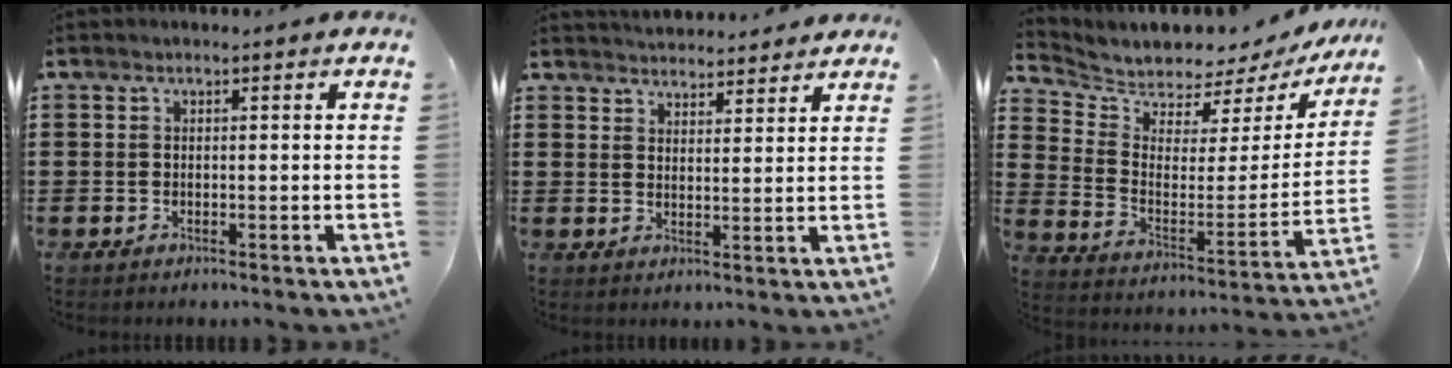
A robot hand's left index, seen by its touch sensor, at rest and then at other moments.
{"total": 3.4, "force": [3.4, 0.1, -0.1], "torque": [-0.007, -0.015, 0.063]}
{"total": 4.8, "force": [4.6, 1.2, -0.4], "torque": [-0.032, -0.050, 0.075]}